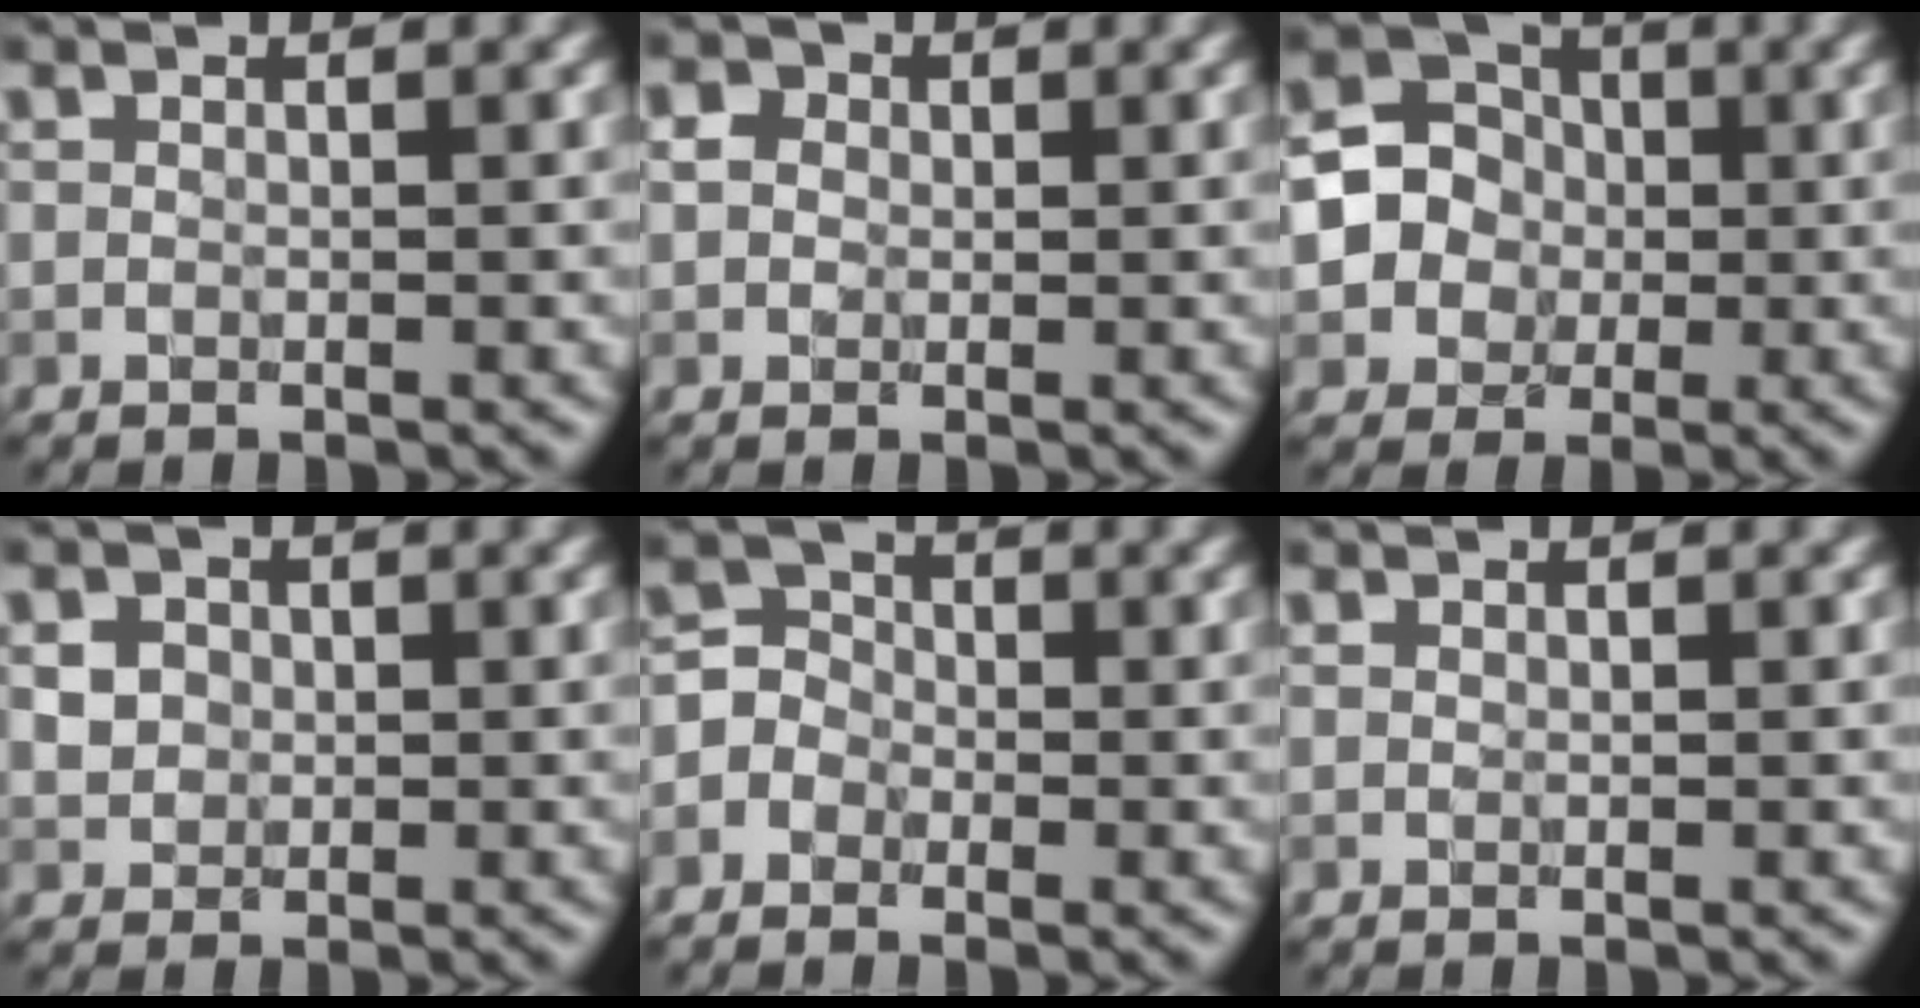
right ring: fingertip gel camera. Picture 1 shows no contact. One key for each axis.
{"total": 2.1, "fx": 0.8, "fy": 1.8, "fz": 0.9, "tx": -0.017, "ty": 0.009, "tz": -0.005}
{"total": 6.1, "fx": 0.0, "fy": 5.8, "fz": 1.9, "tx": -0.028, "ty": 0.026, "tz": -0.027}
{"total": 1.6, "fx": 0.3, "fy": 1.4, "fz": 0.5, "tx": -0.006, "ty": -0.001, "tz": 0.008}
{"total": 2.6, "fx": -1.2, "fy": 2.2, "fz": 0.6, "tx": 0.003, "ty": 0.016, "tz": -0.032}
{"total": 0.0}